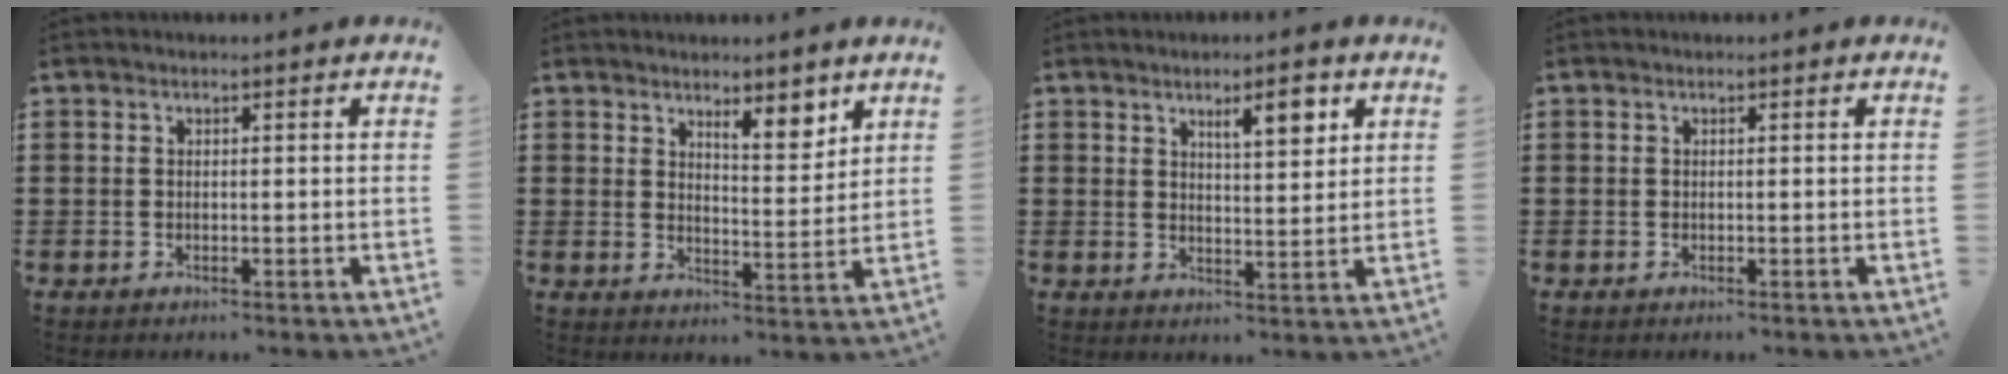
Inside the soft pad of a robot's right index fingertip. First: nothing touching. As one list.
[{"total": 5.1, "force": [4.0, 1.6, 2.7], "torque": [-0.038, -0.014, 0.065]}, {"total": 5.1, "force": [2.8, 1.4, 4.0], "torque": [-0.053, -0.005, 0.039]}, {"total": 0.0}]